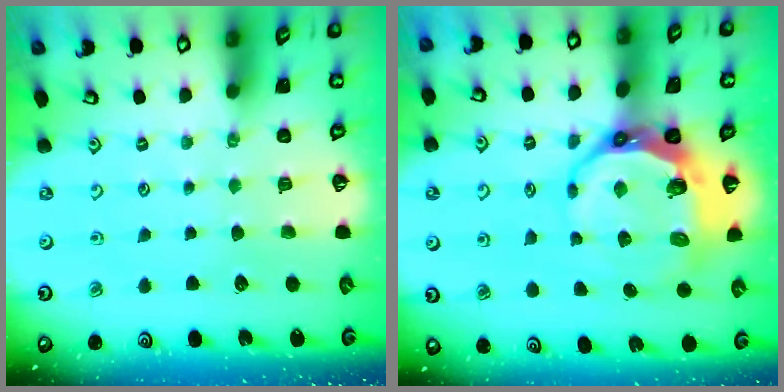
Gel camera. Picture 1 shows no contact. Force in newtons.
{"total": 12.1, "press": 11.3, "slide": 4.1}